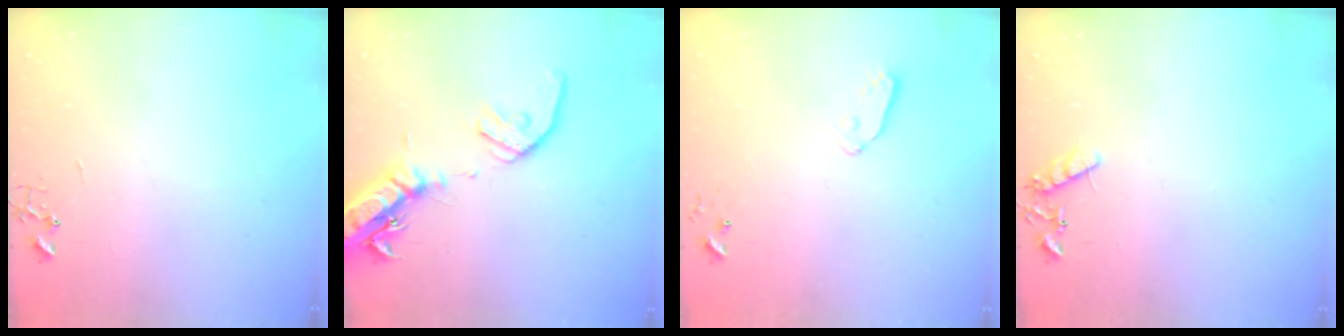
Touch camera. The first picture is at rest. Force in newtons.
{"total": 19.4, "press": 19.1, "slide": 3.5}
{"total": 4.9, "press": 4.9, "slide": 0.3}
{"total": 8.1, "press": 8.1, "slide": 0.3}